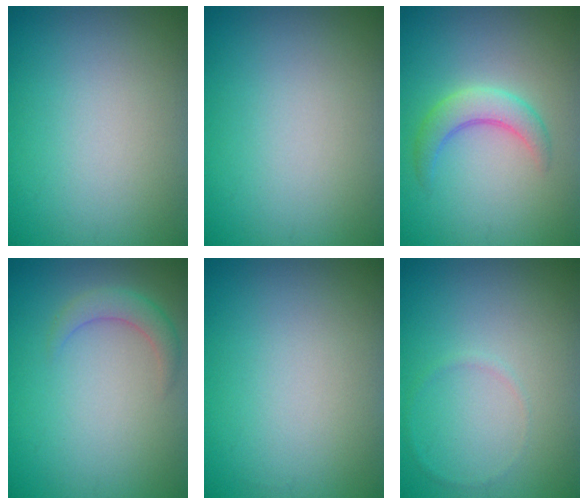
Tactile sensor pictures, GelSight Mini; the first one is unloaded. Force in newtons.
{"total": 0.0}
{"total": 3.0, "press": 3.0, "slide": 0.2}
{"total": 2.2, "press": 2.2, "slide": 0.1}
{"total": 0.0}
{"total": 0.6, "press": 0.6, "slide": 0.1}